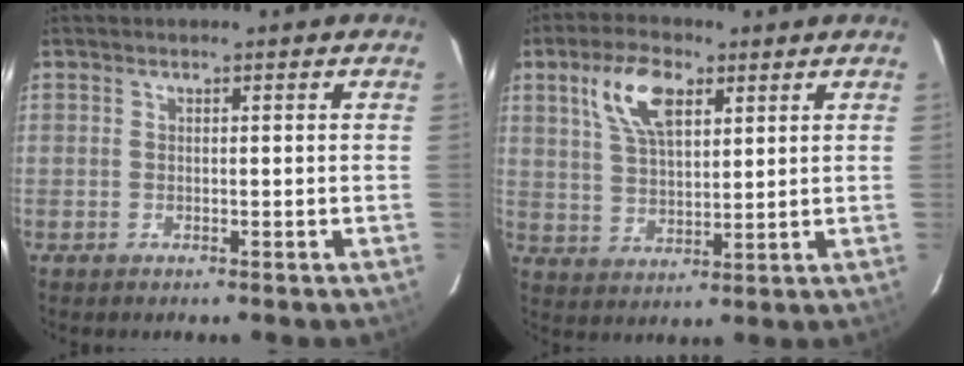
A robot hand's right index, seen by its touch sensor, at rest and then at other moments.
{"total": 9.9, "force": [4.7, 4.7, 7.4], "torque": [-0.141, 0.018, 0.093]}